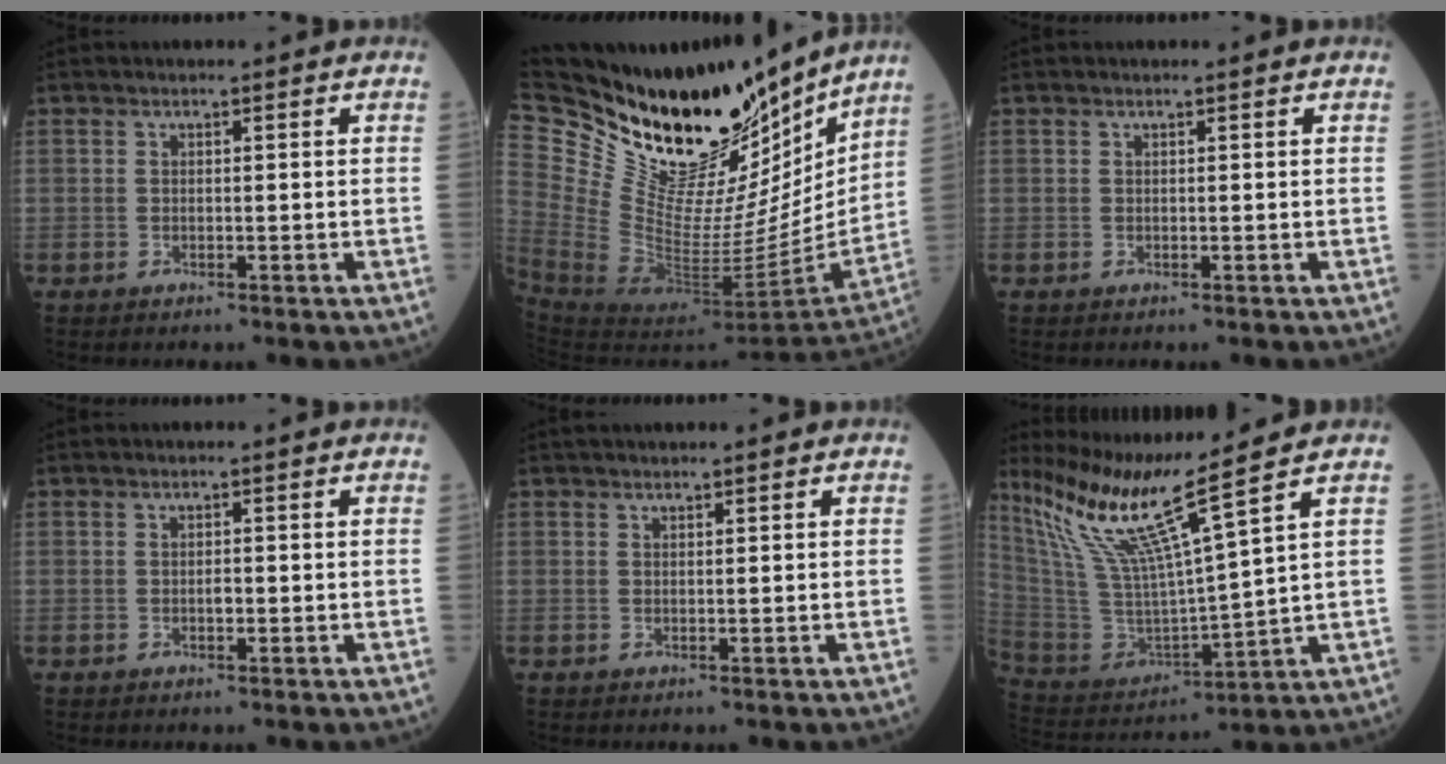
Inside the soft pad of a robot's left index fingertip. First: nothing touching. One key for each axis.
{"total": 32.5, "fx": 26.9, "fy": 10.8, "fz": 14.8, "tx": -0.292, "ty": -0.032, "tz": 0.432}
{"total": 0.0}
{"total": 0.8, "fx": -0.2, "fy": 0.4, "fz": 0.7, "tx": -0.013, "ty": -0.001, "tz": -0.004}
{"total": 1.7, "fx": 1.5, "fy": 0.0, "fz": 0.8, "tx": -0.009, "ty": 0.022, "tz": 0.027}
{"total": 13.6, "fx": 10.2, "fy": -2.4, "fz": 8.8, "tx": -0.173, "ty": -0.012, "tz": 0.208}